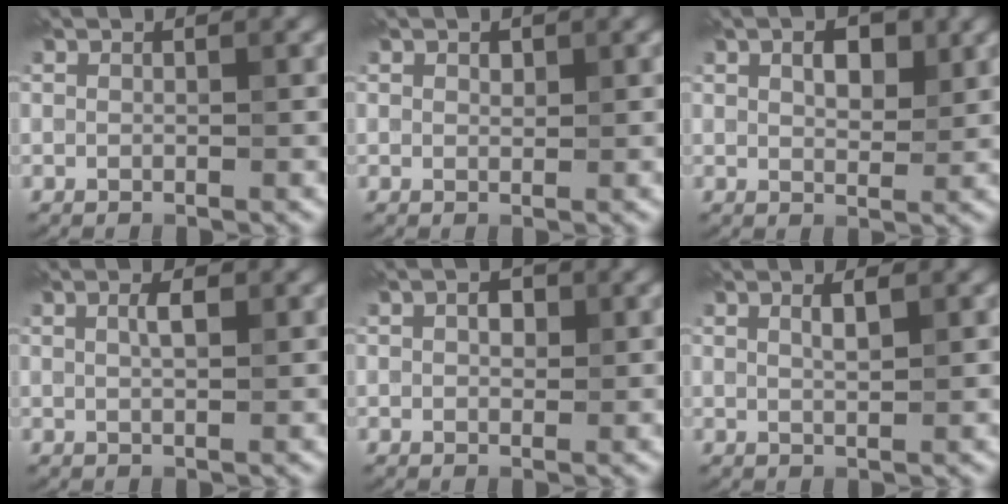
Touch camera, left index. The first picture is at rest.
{"total": 0.7, "force": [0.5, 0.4, 0.3], "torque": [-0.005, -0.003, 0.008]}
{"total": 3.1, "force": [1.3, 1.6, 2.3], "torque": [-0.038, 0.003, 0.023]}
{"total": 1.6, "force": [0.5, 0.5, 1.5], "torque": [-0.026, 0.002, 0.008]}
{"total": 1.5, "force": [0.4, 1.0, 1.1], "torque": [-0.017, 0.002, 0.004]}
{"total": 1.6, "force": [0.8, 0.4, 1.3], "torque": [-0.021, 0.003, 0.011]}